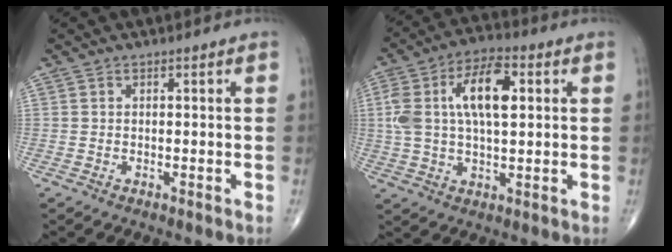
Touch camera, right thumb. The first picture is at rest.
{"total": 14.1, "force": [3.0, 6.6, 12.1], "torque": [-0.228, 0.017, 0.051]}